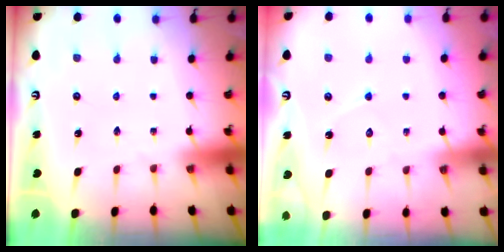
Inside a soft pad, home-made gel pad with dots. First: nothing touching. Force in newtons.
{"total": 4.9, "press": 4.8, "slide": 0.5}